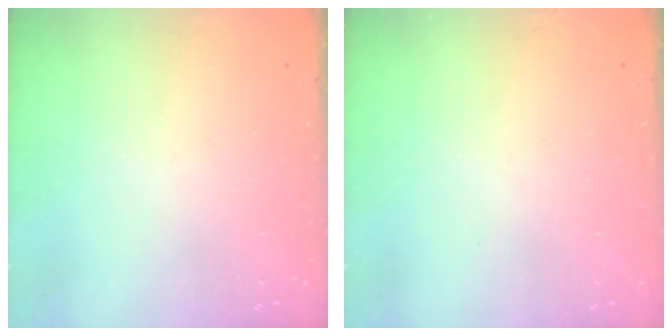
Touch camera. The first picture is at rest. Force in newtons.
{"total": 0.0}